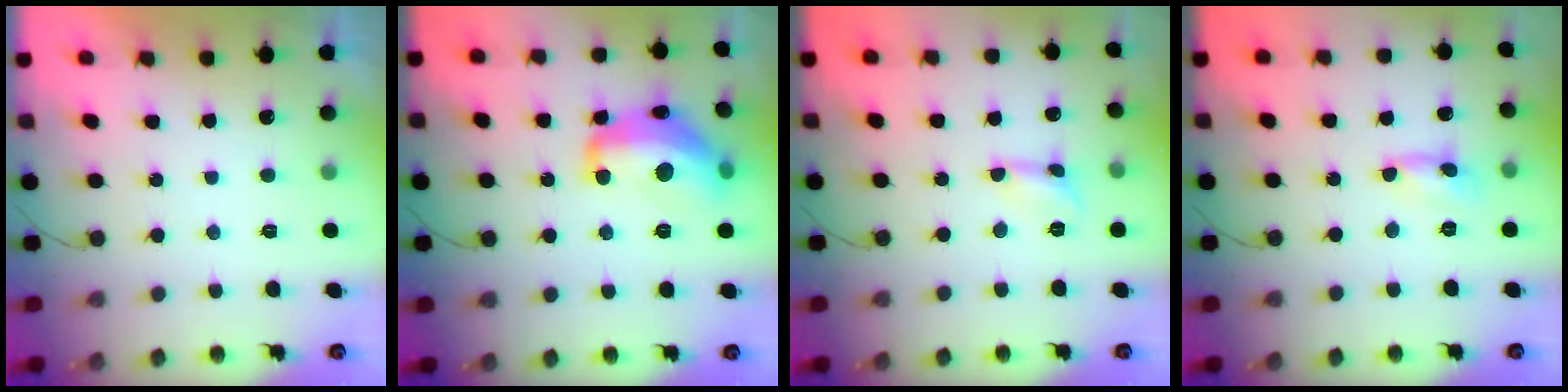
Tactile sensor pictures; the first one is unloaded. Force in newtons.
{"total": 18.4, "press": 18.4, "slide": 1.0}
{"total": 2.8, "press": 2.7, "slide": 0.3}
{"total": 1.0, "press": 1.0, "slide": 0.1}